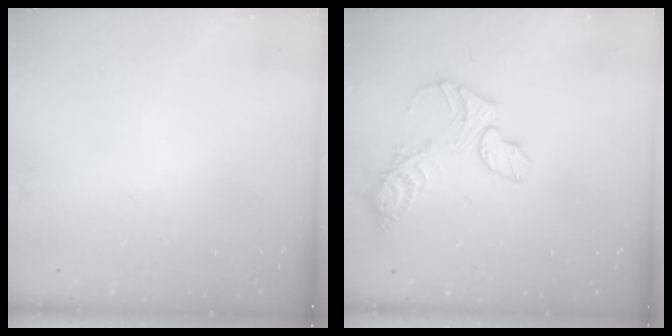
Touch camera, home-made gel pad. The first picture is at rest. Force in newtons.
{"total": 10.3, "press": 10.2, "slide": 1.0}